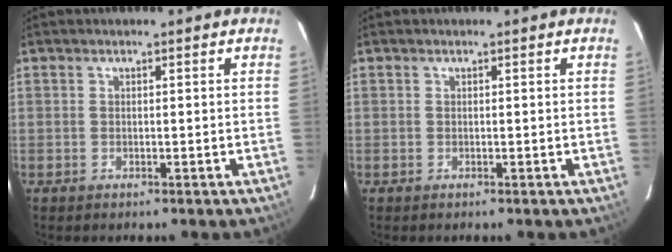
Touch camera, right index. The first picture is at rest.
{"total": 0.0}